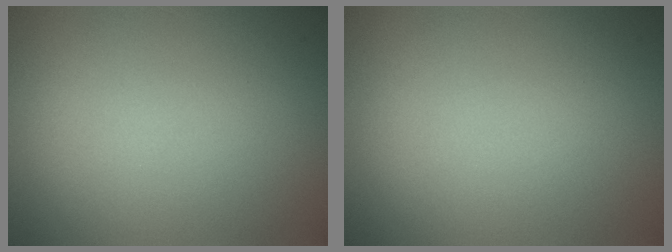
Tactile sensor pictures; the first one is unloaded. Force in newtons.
{"total": 0.0}